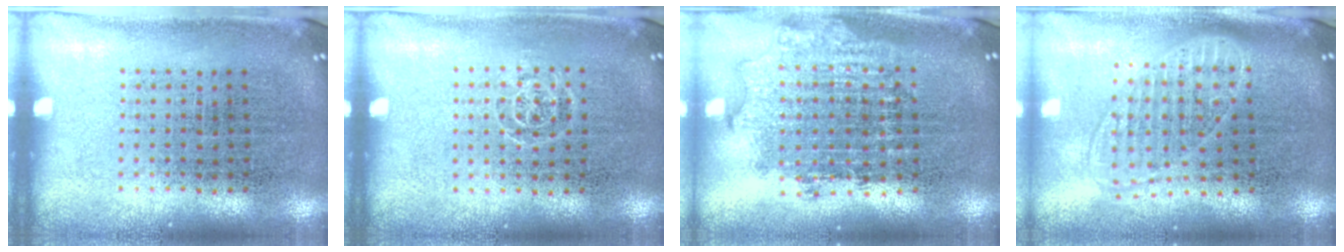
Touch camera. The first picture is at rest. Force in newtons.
{"total": 0.6, "press": 0.5, "slide": 0.3}
{"total": 1.8, "press": 1.4, "slide": 1.1}
{"total": 1.8, "press": 1.4, "slide": 1.0}